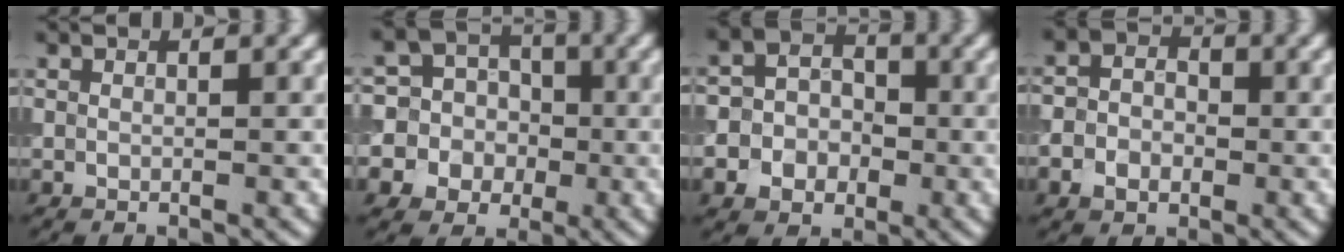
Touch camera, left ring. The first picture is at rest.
{"total": 11.1, "force": [-0.7, 10.8, 2.3], "torque": [-0.083, 0.018, -0.032]}
{"total": 7.6, "force": [-2.5, 6.8, 2.3], "torque": [-0.029, -0.004, -0.059]}
{"total": 3.7, "force": [-1.3, 2.9, 1.8], "torque": [-0.018, -0.002, -0.029]}